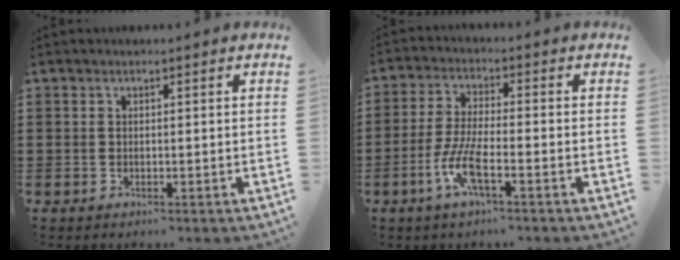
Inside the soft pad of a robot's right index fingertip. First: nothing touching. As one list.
[{"total": 6.5, "force": [-3.2, 1.1, 5.5], "torque": [-0.130, -0.016, -0.064]}]